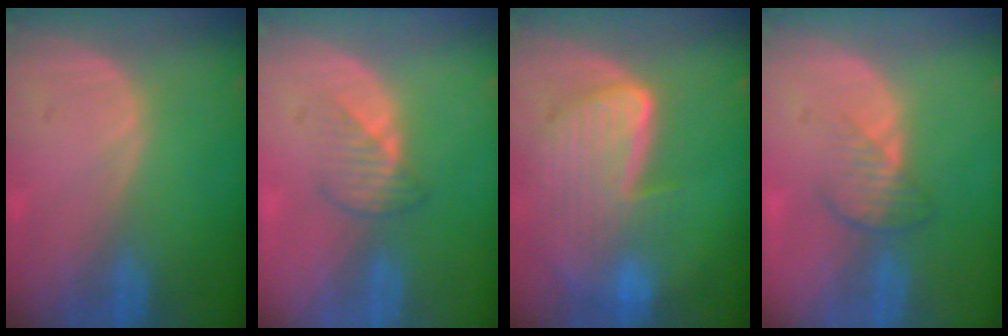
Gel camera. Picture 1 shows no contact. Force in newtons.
{"total": 3.0, "press": 2.9, "slide": 0.7}
{"total": 9.4, "press": 8.1, "slide": 4.9}
{"total": 3.7, "press": 3.2, "slide": 1.8}